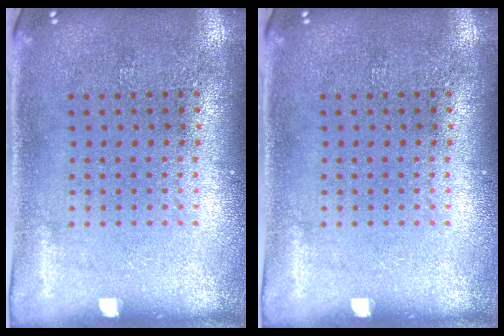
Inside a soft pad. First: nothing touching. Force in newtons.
{"total": 0.0}